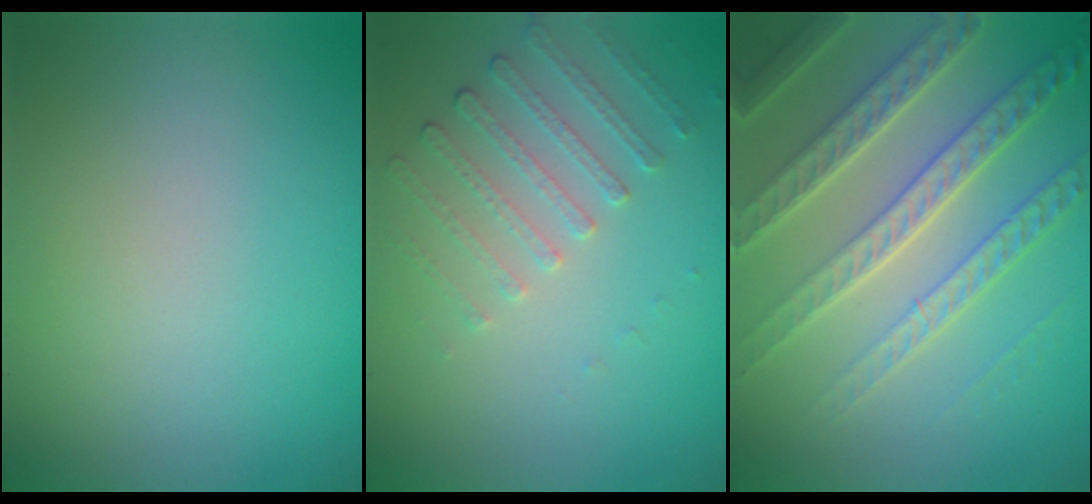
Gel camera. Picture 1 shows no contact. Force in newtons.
{"total": 1.9, "press": 1.5, "slide": 1.2}
{"total": 7.9, "press": 5.4, "slide": 5.7}